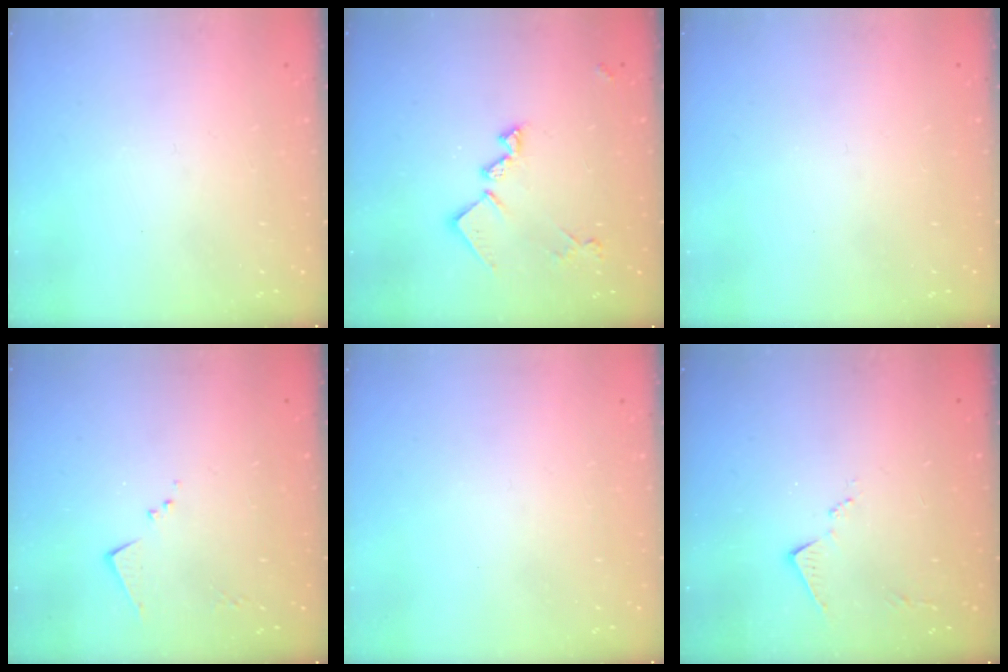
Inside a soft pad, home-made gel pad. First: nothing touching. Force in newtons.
{"total": 13.5, "press": 13.5, "slide": 0.6}
{"total": 0.0}
{"total": 4.3, "press": 4.3, "slide": 0.4}
{"total": 0.0}
{"total": 8.1, "press": 8.1, "slide": 0.4}